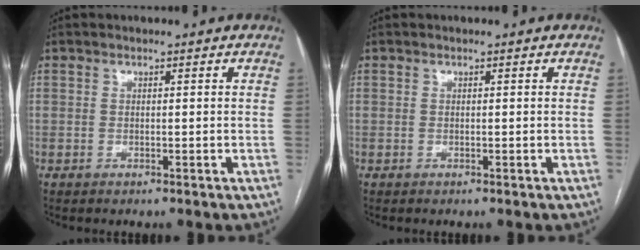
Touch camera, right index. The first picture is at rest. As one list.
[{"total": 0.0}]